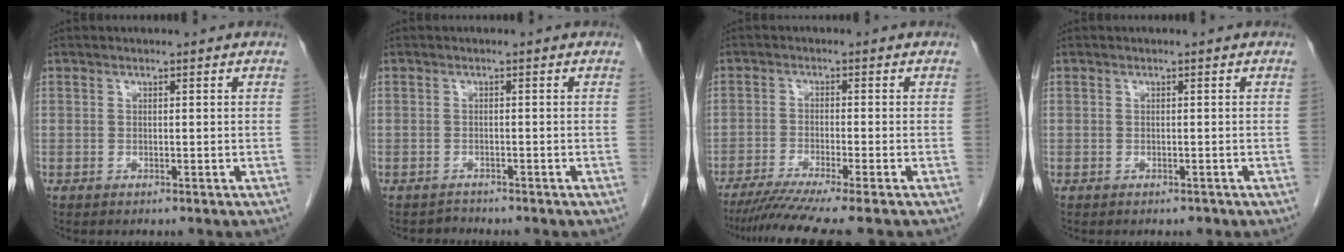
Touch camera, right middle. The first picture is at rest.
{"total": 1.1, "force": [-1.0, 0.2, -0.5], "torque": [0.010, -0.004, -0.018]}
{"total": 8.6, "force": [-7.1, -1.3, 4.7], "torque": [-0.060, -0.026, -0.114]}
{"total": 0.6, "force": [-0.5, 0.4, 0.1], "torque": [0.000, 0.003, -0.007]}